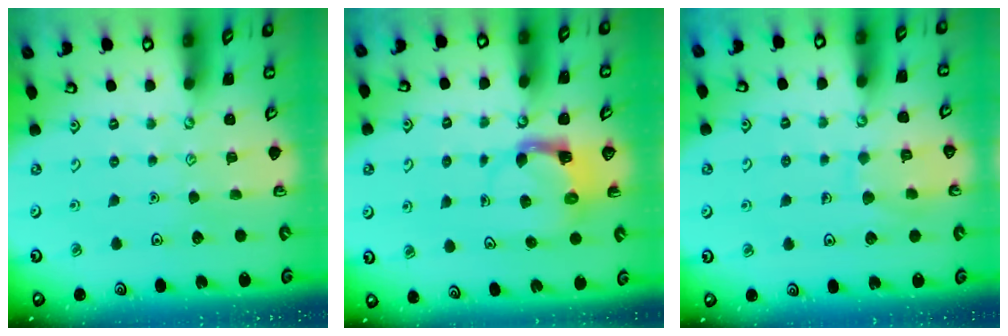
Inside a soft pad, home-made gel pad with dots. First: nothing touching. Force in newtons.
{"total": 3.7, "press": 3.6, "slide": 0.7}
{"total": 7.8, "press": 7.8, "slide": 0.4}